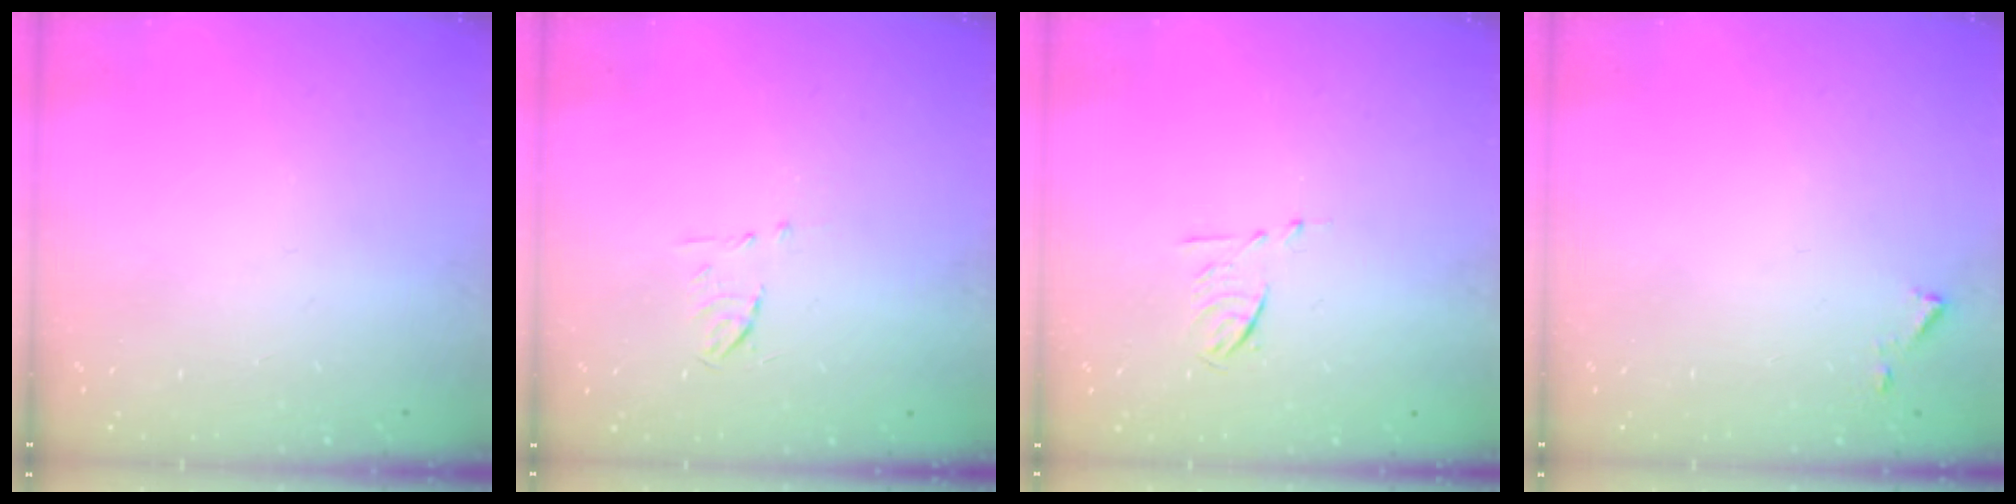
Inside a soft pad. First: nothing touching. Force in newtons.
{"total": 5.3, "press": 5.2, "slide": 0.8}
{"total": 6.6, "press": 6.5, "slide": 1.1}
{"total": 5.3, "press": 5.2, "slide": 0.5}